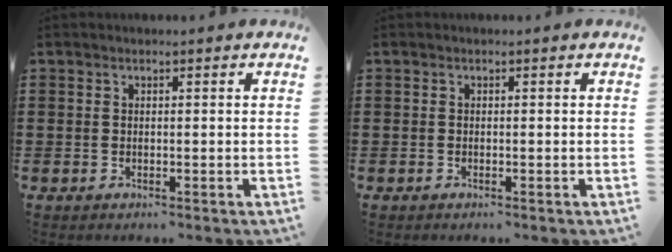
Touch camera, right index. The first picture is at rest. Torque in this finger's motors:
{"motor_torque": [0.11, 0.06, 0.00, -0.01]}